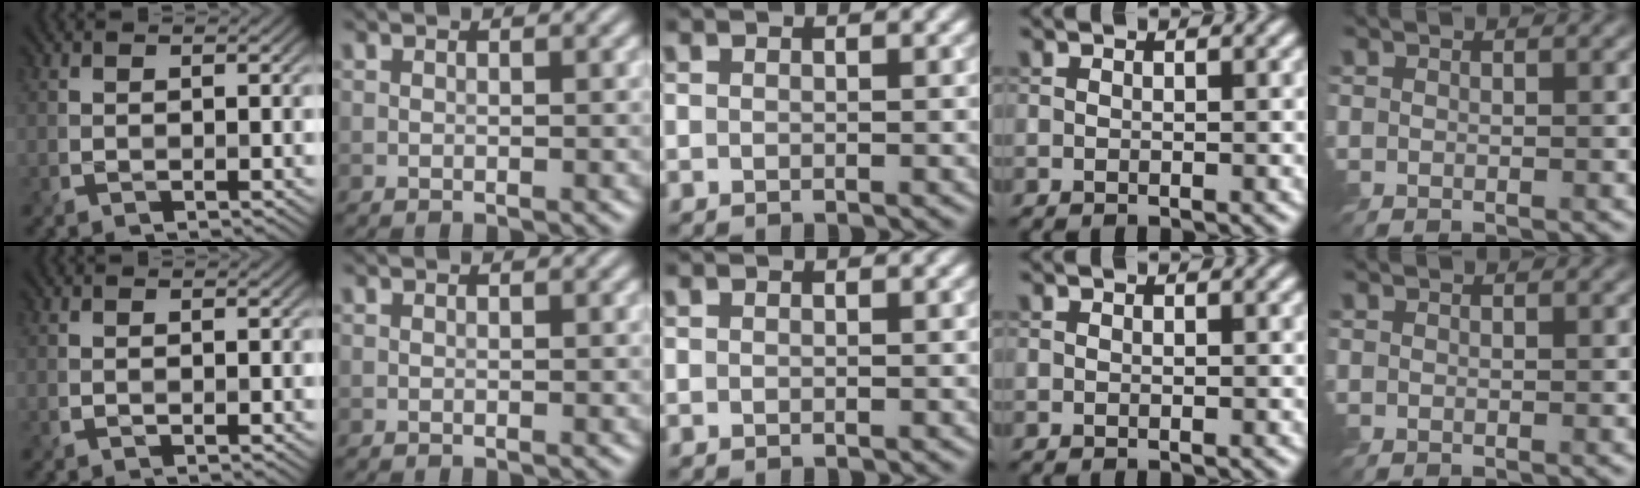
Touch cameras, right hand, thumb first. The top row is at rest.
{}